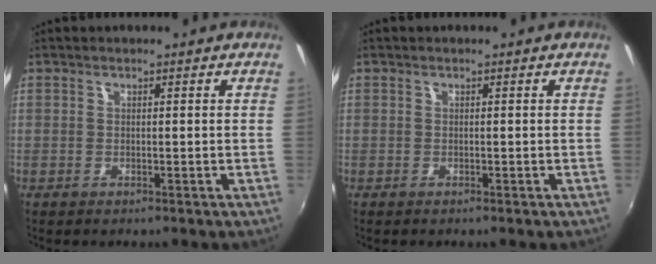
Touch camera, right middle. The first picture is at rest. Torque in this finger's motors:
{"motor_torque": [0.04, -0.04, -0.01, 0.01]}